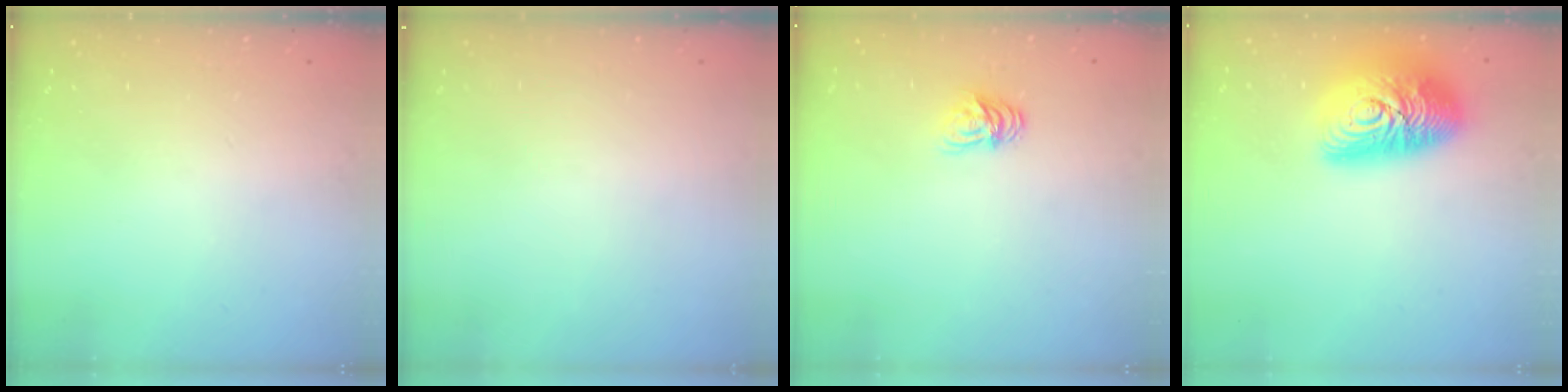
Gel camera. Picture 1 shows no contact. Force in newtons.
{"total": 0.0}
{"total": 5.5, "press": 5.5, "slide": 0.6}
{"total": 17.7, "press": 17.7, "slide": 1.2}